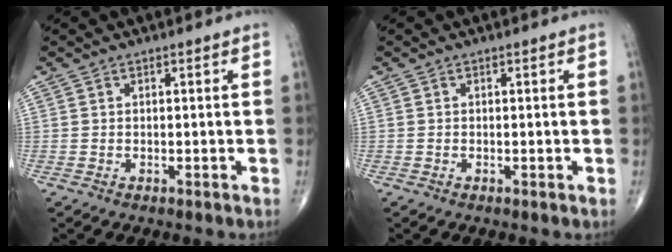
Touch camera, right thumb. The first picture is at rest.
{"total": 0.0}